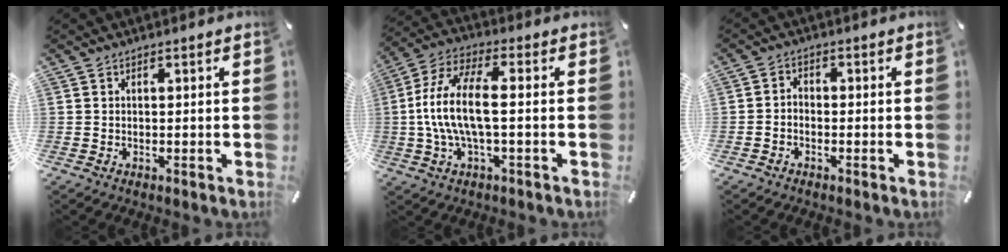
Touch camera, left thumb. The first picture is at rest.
{"total": 13.2, "force": [-0.8, 4.7, 12.4], "torque": [-0.256, -0.005, -0.019]}
{"total": 2.0, "force": [-1.6, 1.1, 0.7], "torque": [-0.013, 0.011, -0.032]}